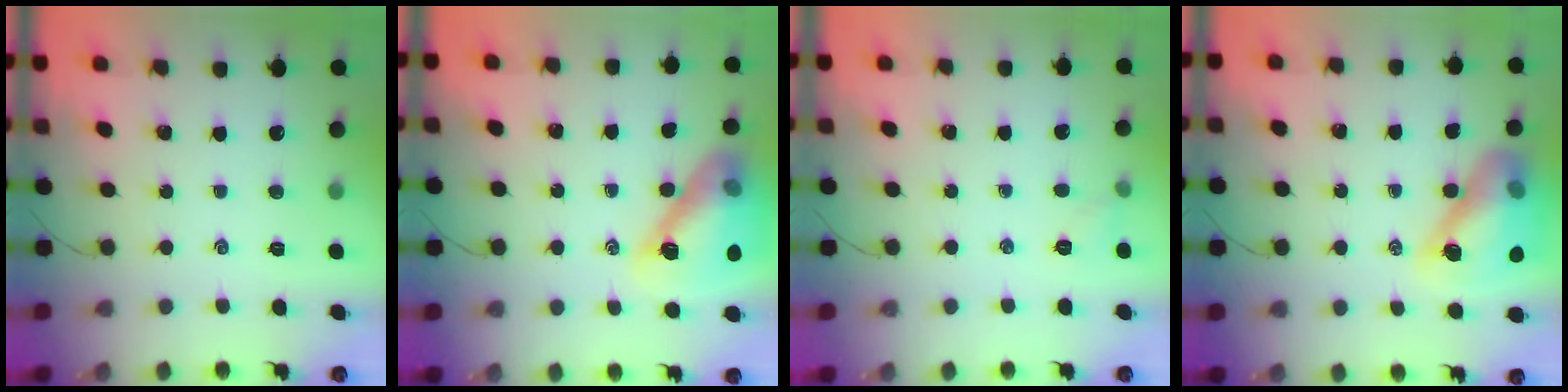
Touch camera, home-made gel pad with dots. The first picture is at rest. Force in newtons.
{"total": 16.7, "press": 16.5, "slide": 2.9}
{"total": 4.7, "press": 4.5, "slide": 1.4}
{"total": 15.5, "press": 14.9, "slide": 4.1}